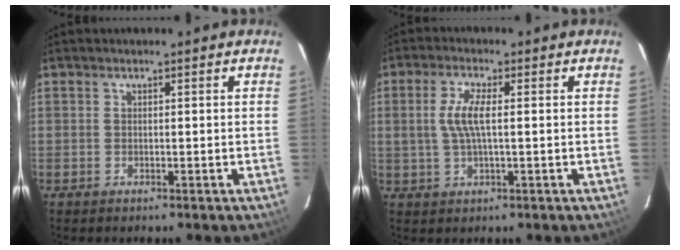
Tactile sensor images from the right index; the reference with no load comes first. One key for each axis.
{"total": 5.6, "fx": 0.5, "fy": 1.4, "fz": 5.3, "tx": -0.106, "ty": 0.002, "tz": 0.013}